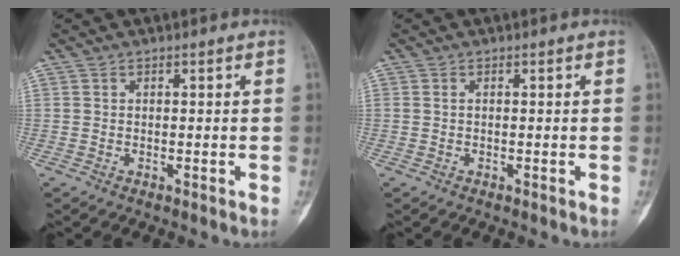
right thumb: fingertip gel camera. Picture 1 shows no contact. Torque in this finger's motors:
{"motor_torque": [0.10, -0.07, -0.12, 0.30, -0.05]}